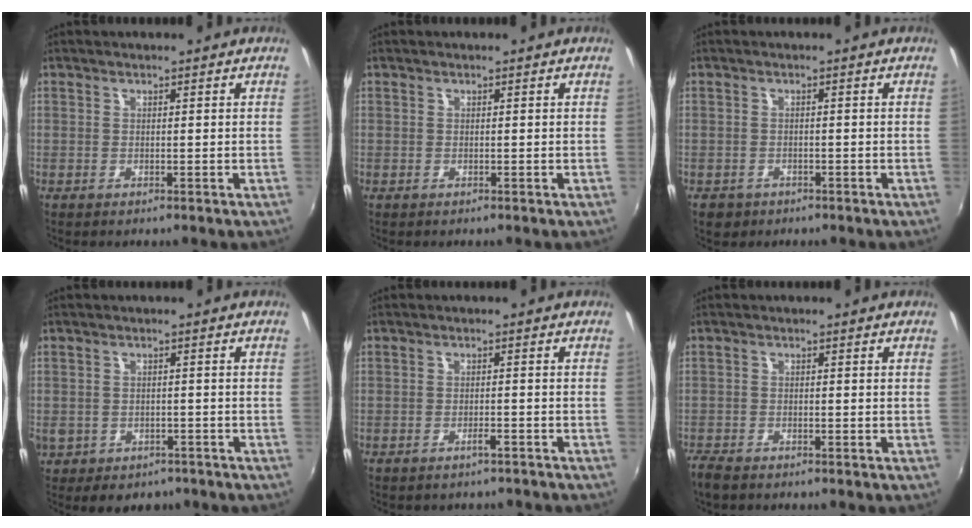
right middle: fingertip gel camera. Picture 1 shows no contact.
{"total": 0.0}
{"total": 2.9, "force": [-1.6, 2.2, 1.0], "torque": [-0.028, -0.003, -0.021]}
{"total": 7.0, "force": [-2.8, 5.8, 2.7], "torque": [-0.081, -0.010, -0.030]}
{"total": 2.0, "force": [-1.8, 0.5, 0.8], "torque": [-0.018, 0.001, -0.020]}
{"total": 3.6, "force": [-3.1, 1.1, 1.5], "torque": [-0.043, -0.013, -0.063]}